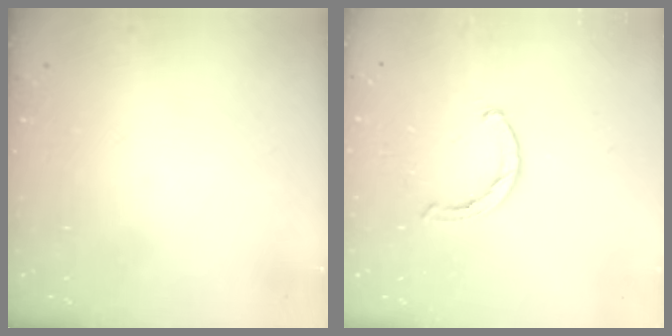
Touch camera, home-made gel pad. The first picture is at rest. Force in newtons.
{"total": 2.3, "press": 2.2, "slide": 0.5}